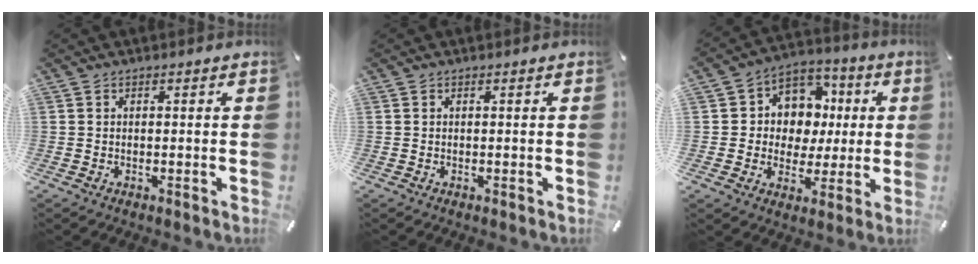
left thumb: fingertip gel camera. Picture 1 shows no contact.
{"total": 0.0}
{"total": 9.9, "force": [0.7, 9.6, 2.3], "torque": [-0.037, -0.003, 0.018]}